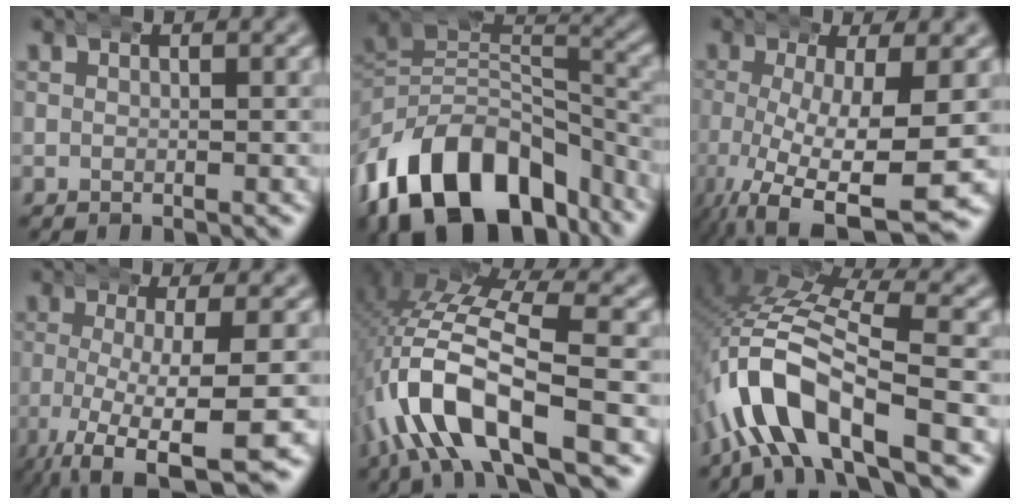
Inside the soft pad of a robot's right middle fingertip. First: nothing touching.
{"total": 16.7, "force": [-8.3, 10.9, 9.5], "torque": [-0.179, -0.058, -0.109]}
{"total": 8.3, "force": [-2.7, 3.0, 7.3], "torque": [-0.147, -0.033, -0.019]}
{"total": 8.7, "force": [-5.2, 2.4, 6.6], "torque": [-0.128, -0.035, -0.060]}
{"total": 8.6, "force": [-1.2, 3.9, 7.6], "torque": [-0.180, -0.008, -0.017]}
{"total": 8.4, "force": [-1.3, 4.7, 6.9], "torque": [-0.171, -0.009, -0.022]}